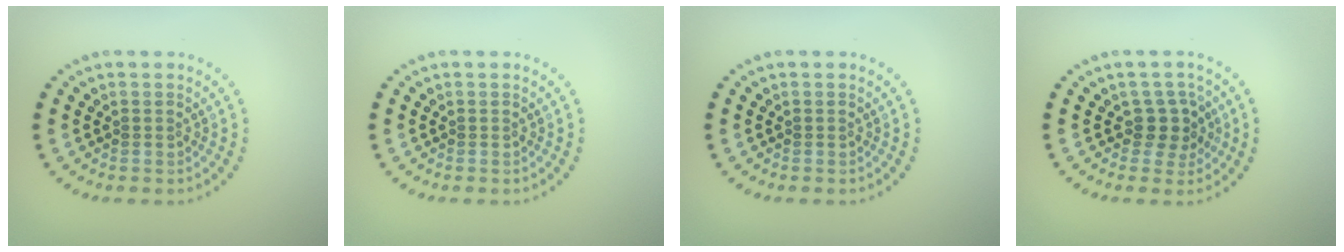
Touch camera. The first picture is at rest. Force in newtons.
{"total": 0.0}
{"total": 0.0}
{"total": 2.3, "press": 1.9, "slide": 1.2}